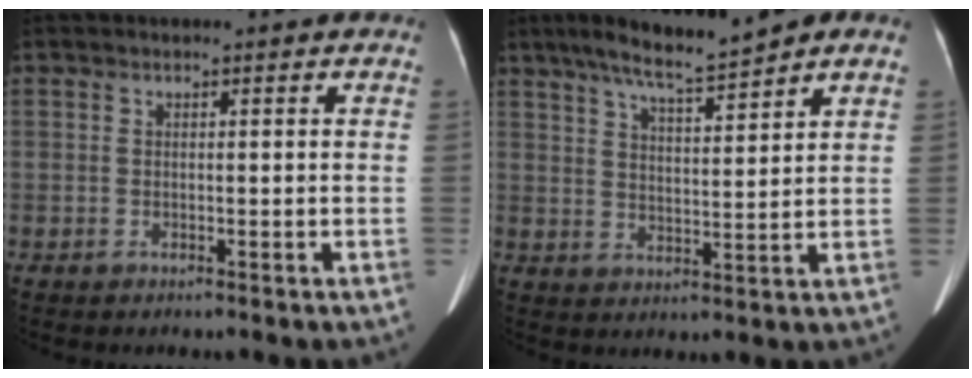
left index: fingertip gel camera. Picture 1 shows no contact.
{"total": 8.3, "force": [6.6, 0.2, 5.0], "torque": [-0.085, 0.006, 0.115]}